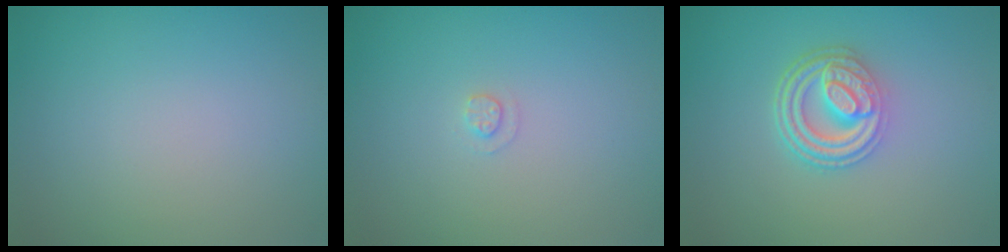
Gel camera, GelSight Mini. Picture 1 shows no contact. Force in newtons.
{"total": 0.9, "press": 0.9, "slide": 0.2}
{"total": 4.8, "press": 3.6, "slide": 3.1}